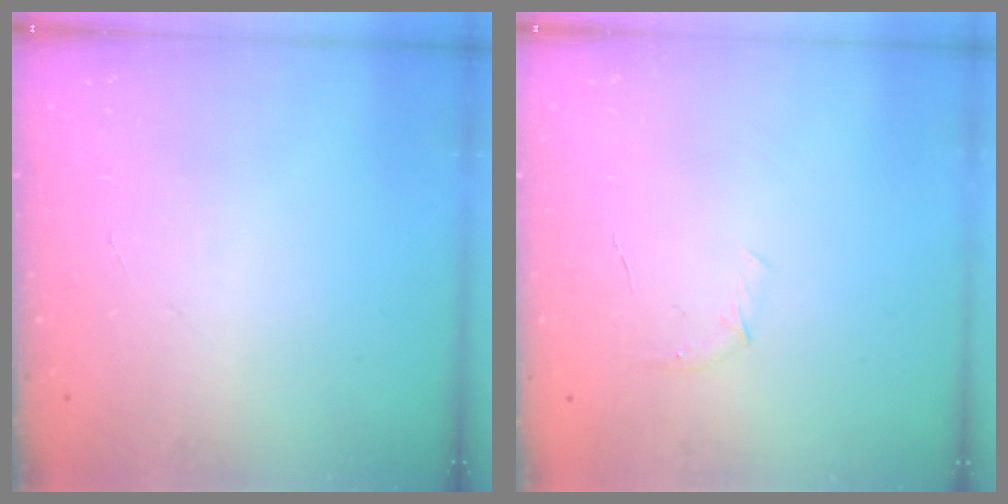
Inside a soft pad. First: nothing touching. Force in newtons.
{"total": 3.8, "press": 3.6, "slide": 1.2}